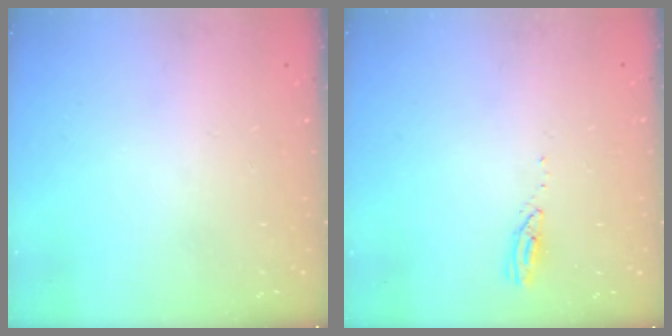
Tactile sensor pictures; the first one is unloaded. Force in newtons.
{"total": 2.9, "press": 2.8, "slide": 0.4}